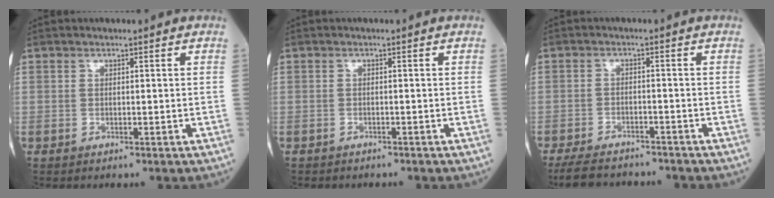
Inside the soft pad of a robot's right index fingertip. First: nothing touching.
{"total": 3.5, "force": [-2.7, 1.8, 1.2], "torque": [-0.036, -0.003, -0.035]}
{"total": 11.3, "force": [-9.9, 3.4, 4.2], "torque": [-0.083, -0.002, -0.149]}